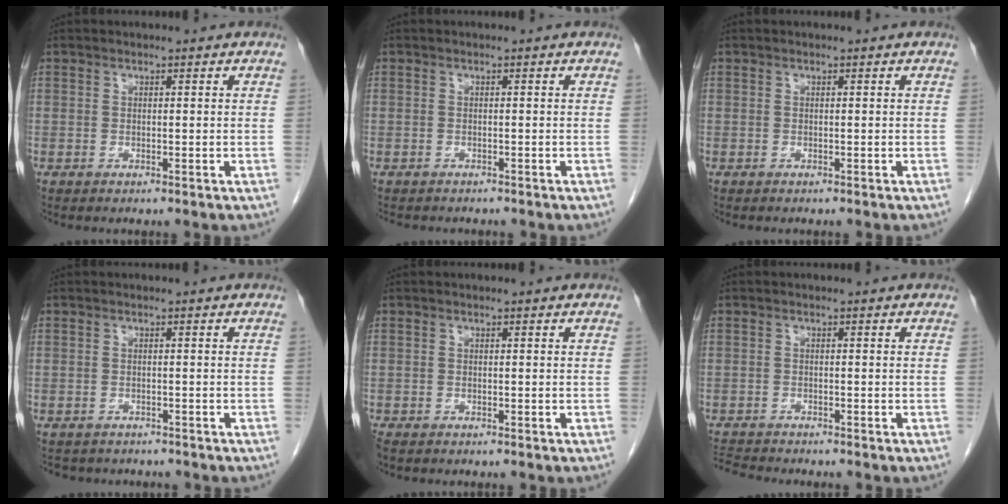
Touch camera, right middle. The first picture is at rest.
{"total": 3.8, "force": [-3.3, 1.5, 1.1], "torque": [-0.016, -0.004, -0.043]}
{"total": 0.0}
{"total": 4.7, "force": [-4.2, 2.1, 0.8], "torque": [-0.011, 0.003, -0.051]}
{"total": 1.3, "force": [-1.1, 0.6, 0.5], "torque": [-0.016, -0.004, -0.018]}
{"total": 3.7, "force": [-3.7, -0.1, 0.4], "torque": [-0.009, -0.018, -0.067]}